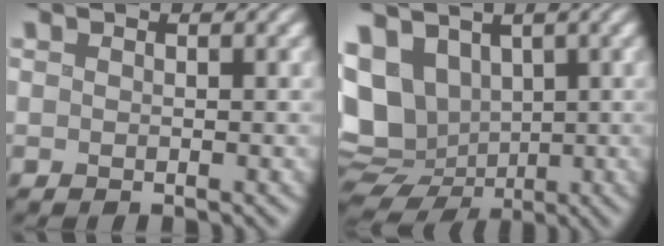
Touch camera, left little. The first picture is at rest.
{"total": 9.7, "force": [0.5, 8.1, 5.4], "torque": [-0.113, -0.014, 0.019]}